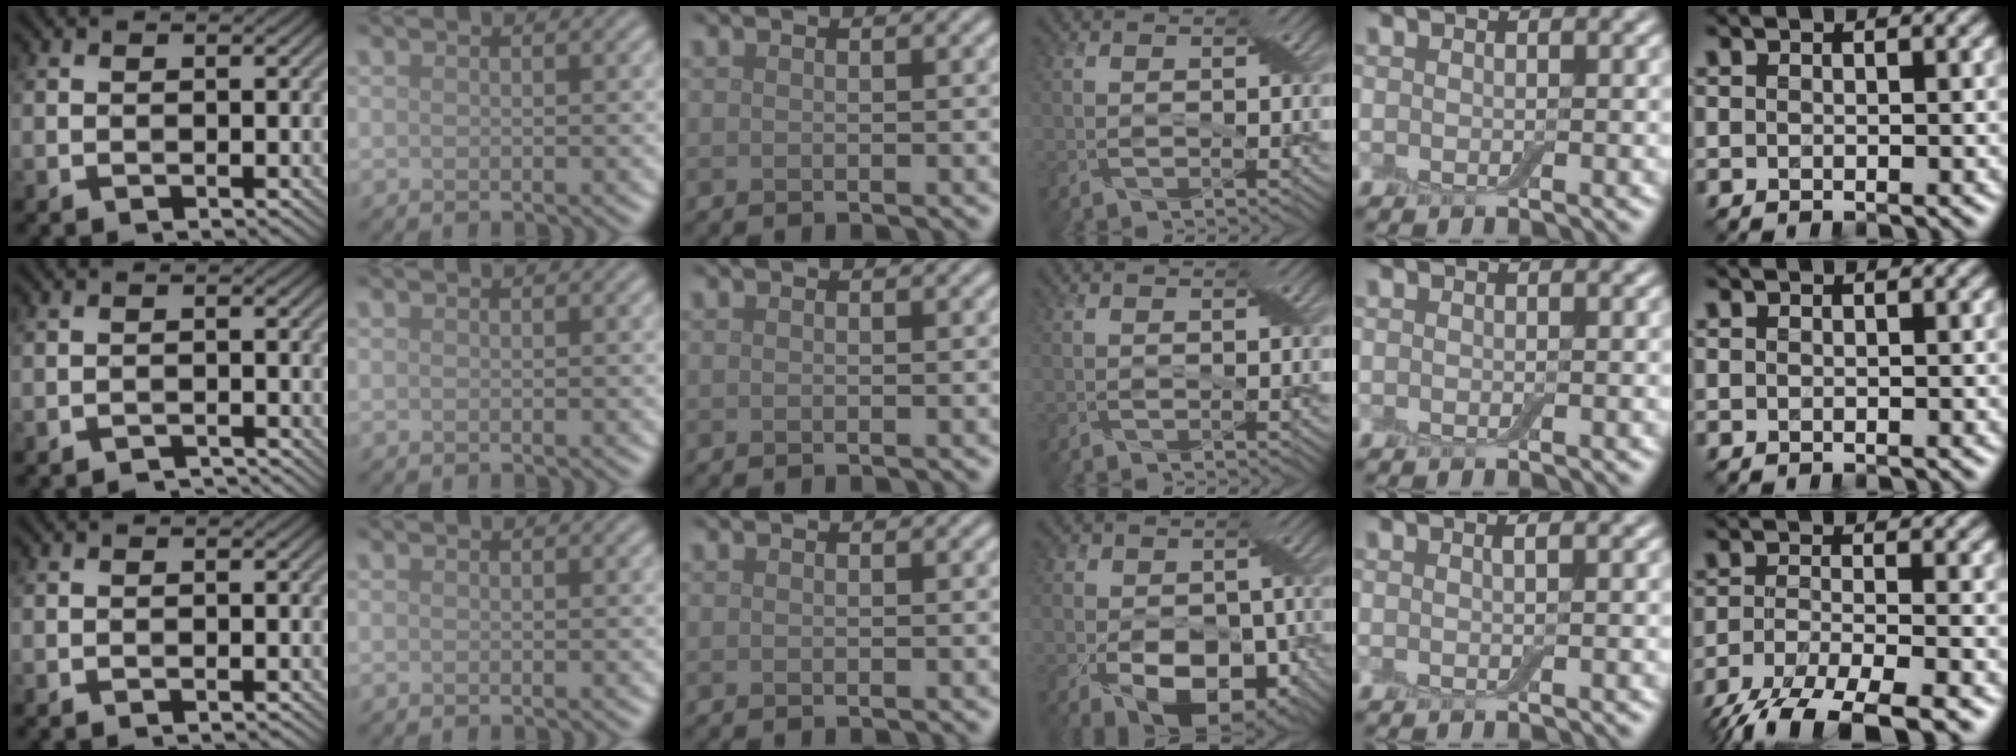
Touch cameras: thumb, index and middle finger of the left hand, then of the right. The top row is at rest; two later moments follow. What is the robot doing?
{"motion": "peel", "object": "adhesive wrap"}